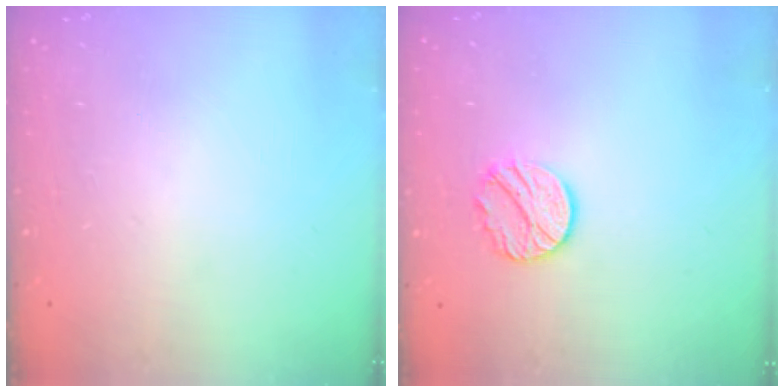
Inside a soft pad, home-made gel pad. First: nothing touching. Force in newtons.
{"total": 9.2, "press": 9.2, "slide": 0.3}